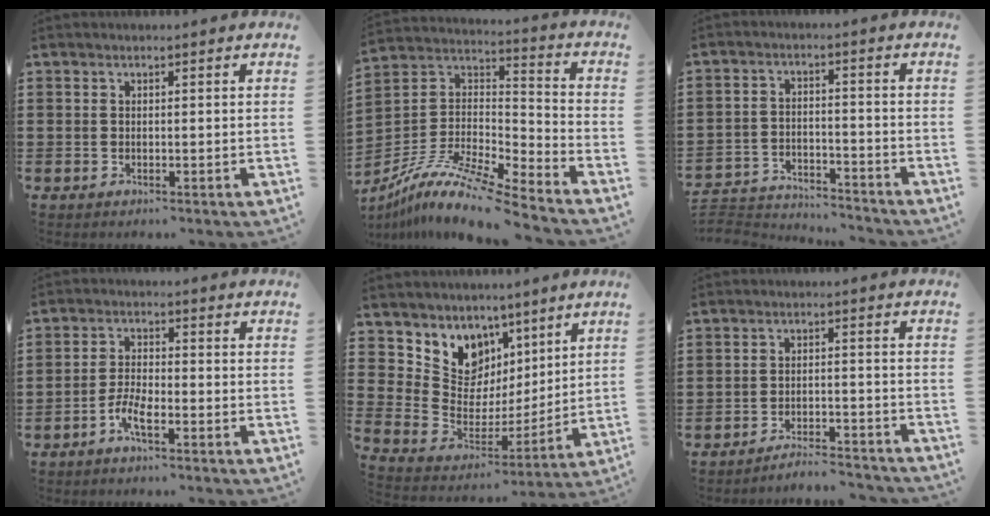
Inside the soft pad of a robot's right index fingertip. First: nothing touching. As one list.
[{"total": 11.1, "force": [-9.1, 1.2, 6.2], "torque": [-0.124, 0.009, -0.182]}, {"total": 3.9, "force": [-3.9, 0.5, 0.3], "torque": [-0.018, 0.003, -0.084]}, {"total": 4.1, "force": [-2.5, 1.1, 3.0], "torque": [-0.073, -0.001, -0.054]}, {"total": 8.1, "force": [5.5, 5.9, 0.3], "torque": [-0.052, -0.070, 0.100]}, {"total": 4.0, "force": [-4.0, 0.0, 0.6], "torque": [-0.015, 0.001, -0.084]}]